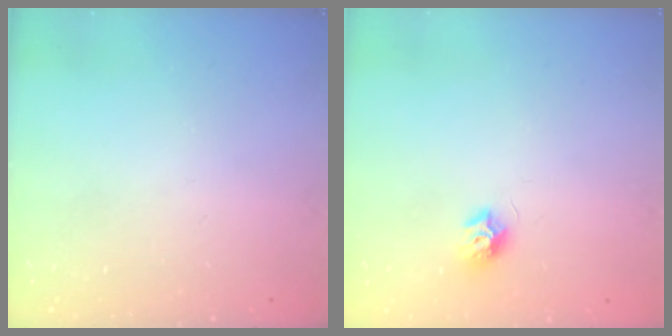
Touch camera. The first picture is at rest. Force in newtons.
{"total": 7.6, "press": 7.6, "slide": 0.2}